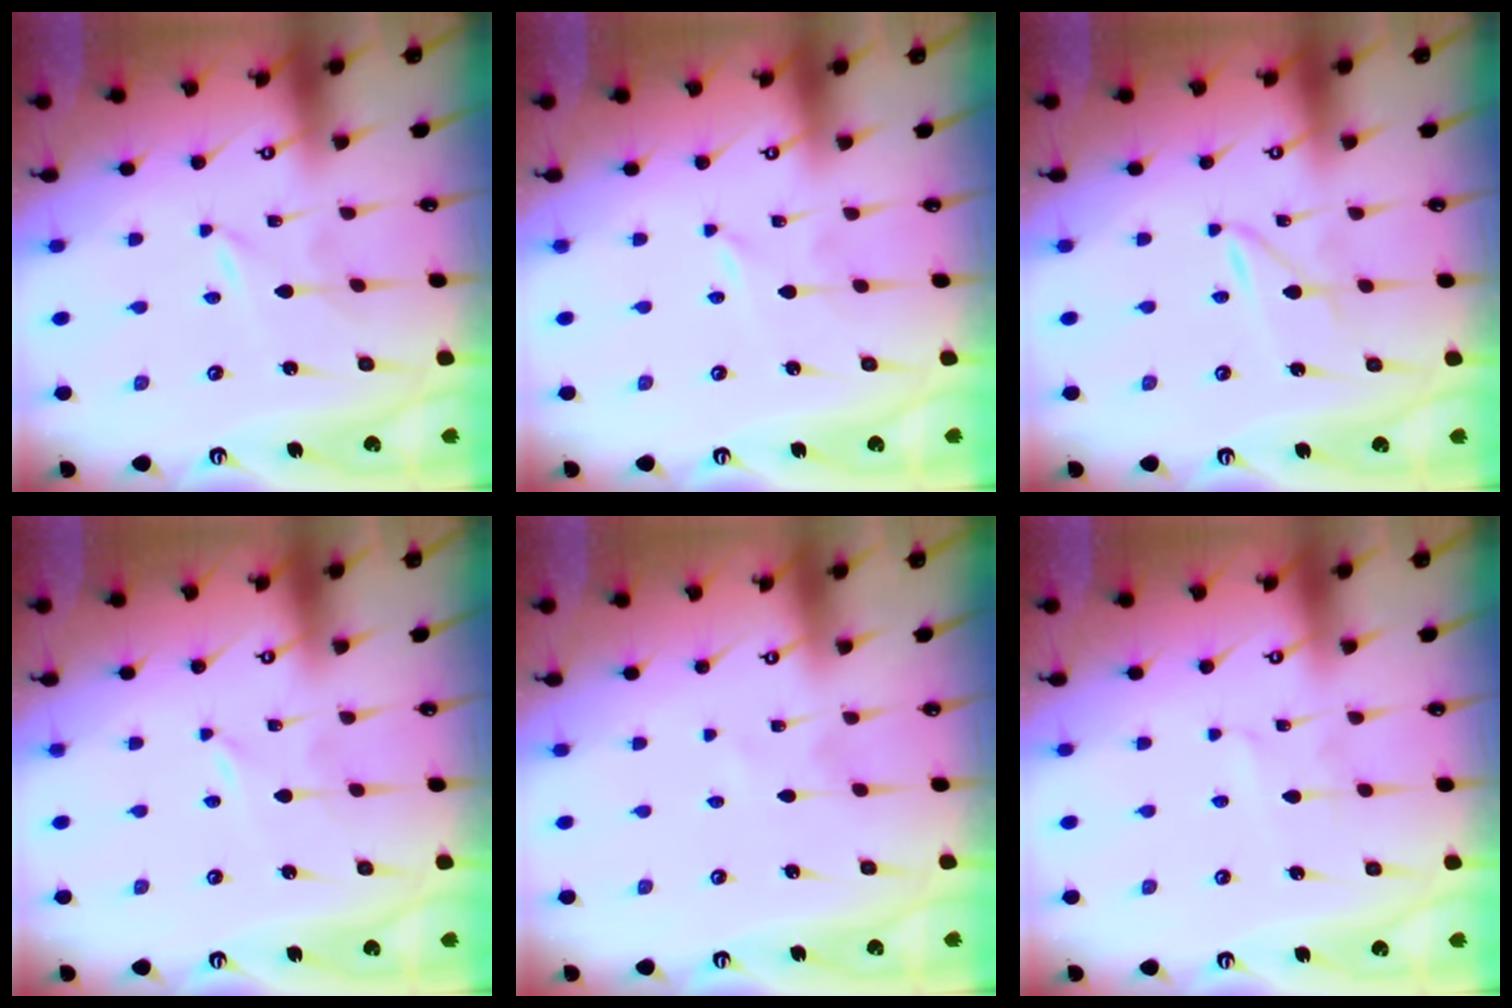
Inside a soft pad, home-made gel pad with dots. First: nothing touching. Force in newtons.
{"total": 0.0}
{"total": 1.9, "press": 1.9, "slide": 0.1}
{"total": 0.0}
{"total": 0.0}
{"total": 1.4, "press": 1.4, "slide": 0.1}